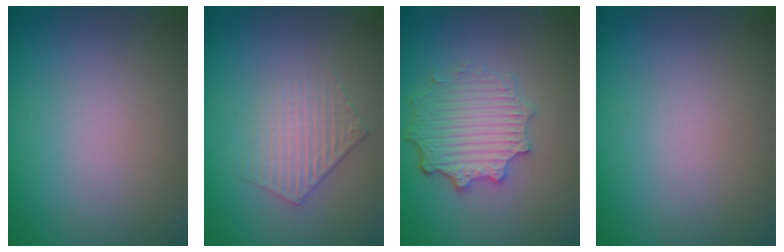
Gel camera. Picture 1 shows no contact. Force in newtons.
{"total": 2.4, "press": 2.4, "slide": 0.3}
{"total": 4.6, "press": 3.6, "slide": 2.8}
{"total": 0.0}